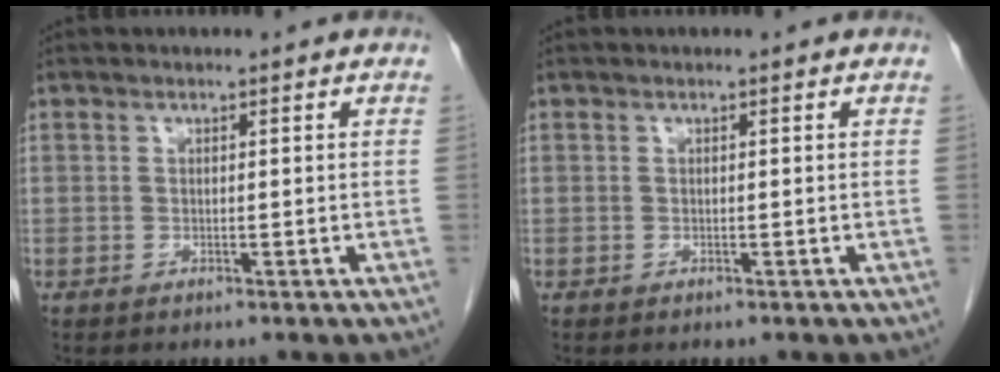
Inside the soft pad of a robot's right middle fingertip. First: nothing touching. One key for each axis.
{"total": 0.0}